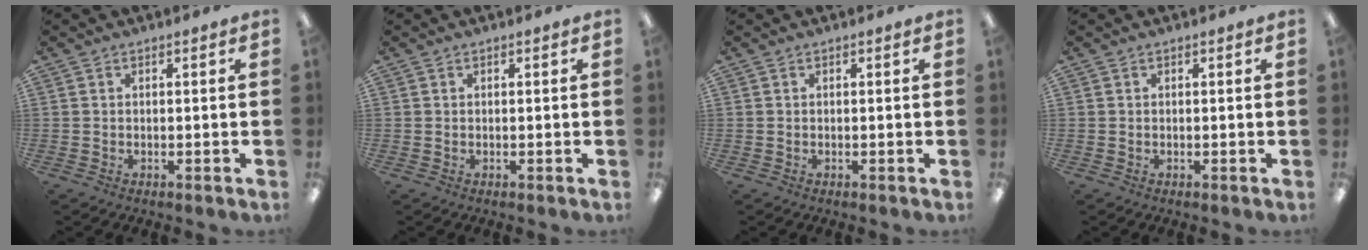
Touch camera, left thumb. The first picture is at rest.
{"total": 0.0}
{"total": 0.0}
{"total": 0.0}